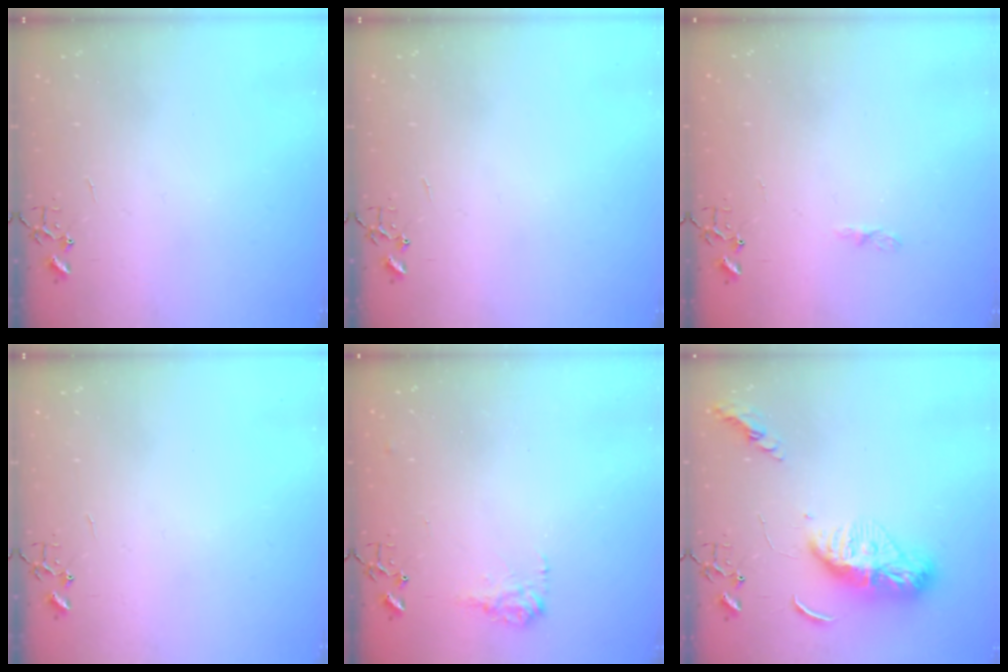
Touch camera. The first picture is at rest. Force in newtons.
{"total": 0.0}
{"total": 3.4, "press": 3.4, "slide": 0.5}
{"total": 0.0}
{"total": 9.2, "press": 9.2, "slide": 0.4}
{"total": 13.0, "press": 13.0, "slide": 1.2}